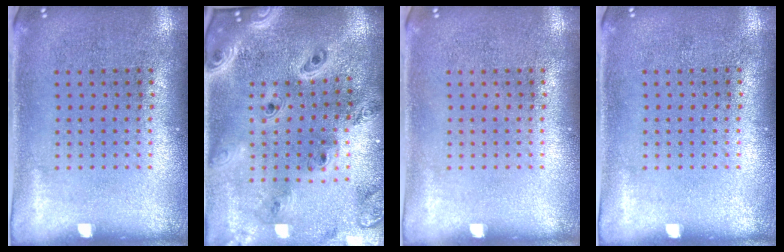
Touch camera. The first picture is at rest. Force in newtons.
{"total": 2.9, "press": 2.5, "slide": 1.6}
{"total": 0.0}
{"total": 0.0}